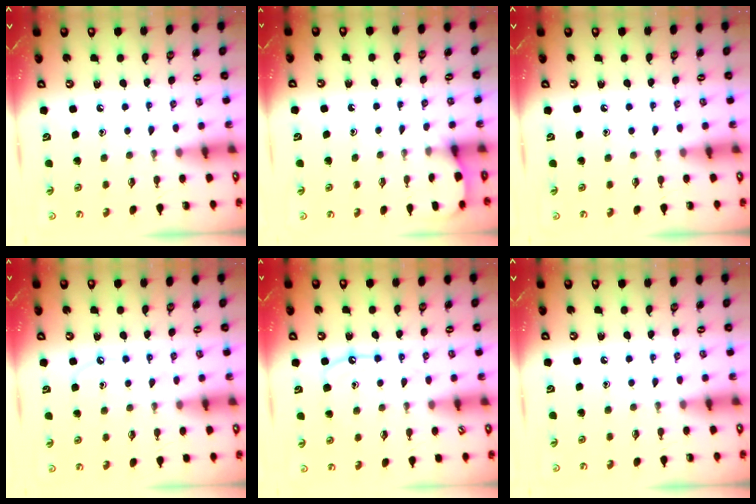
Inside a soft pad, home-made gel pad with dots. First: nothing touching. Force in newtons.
{"total": 2.8, "press": 2.8, "slide": 0.1}
{"total": 0.0}
{"total": 7.0, "press": 7.0, "slide": 0.7}
{"total": 8.1, "press": 8.1, "slide": 0.8}
{"total": 0.0}